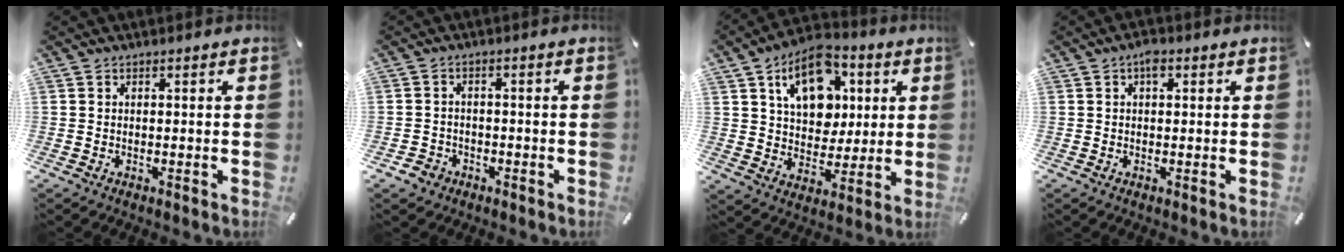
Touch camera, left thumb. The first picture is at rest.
{"total": 3.1, "force": [-2.0, 2.4, 0.3], "torque": [-0.004, 0.012, -0.041]}
{"total": 14.9, "force": [6.0, 10.8, 8.4], "torque": [-0.125, -0.011, 0.110]}
{"total": 2.5, "force": [0.8, 1.4, 1.9], "torque": [-0.033, 0.004, 0.011]}